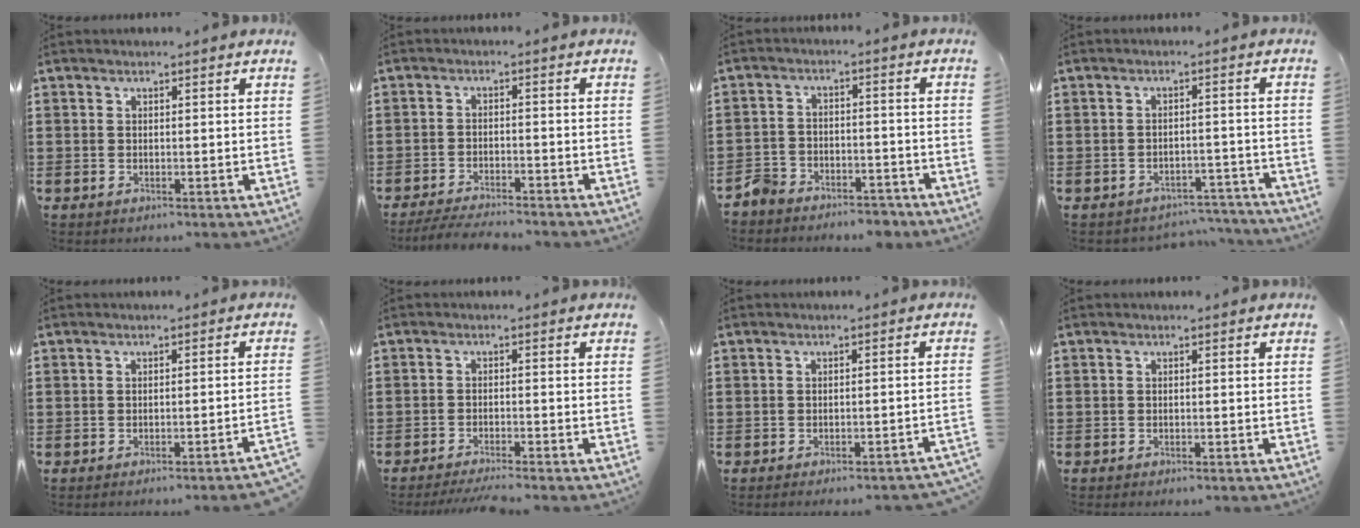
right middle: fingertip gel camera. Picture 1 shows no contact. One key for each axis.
{"total": 3.7, "fx": -3.5, "fy": 0.0, "fz": 1.0, "tx": -0.026, "ty": -0.006, "tz": -0.073}
{"total": 5.3, "fx": -5.1, "fy": 1.4, "fz": 0.3, "tx": -0.021, "ty": 0.013, "tz": -0.107}
{"total": 3.1, "fx": -3.0, "fy": 0.3, "fz": 0.1, "tx": -0.010, "ty": 0.000, "tz": -0.064}
{"total": 1.7, "fx": -1.5, "fy": -0.5, "fz": 0.7, "tx": -0.014, "ty": -0.002, "tz": -0.029}
{"total": 2.8, "fx": -2.6, "fy": -0.3, "fz": 1.0, "tx": -0.017, "ty": -0.003, "tz": -0.050}
{"total": 1.8, "fx": -1.7, "fy": -0.3, "fz": 0.5, "tx": -0.010, "ty": -0.001, "tz": -0.032}
{"total": 0.7, "fx": -0.6, "fy": -0.1, "fz": 0.1, "tx": -0.005, "ty": -0.004, "tz": -0.012}